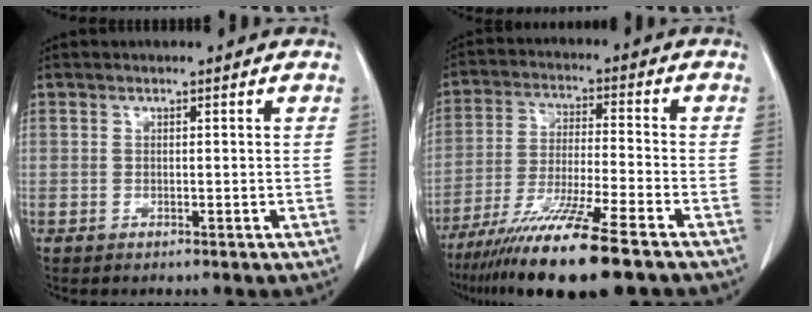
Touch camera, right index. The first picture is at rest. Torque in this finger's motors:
{"motor_torque": [1.12, -1.02, 0.58, 0.21]}